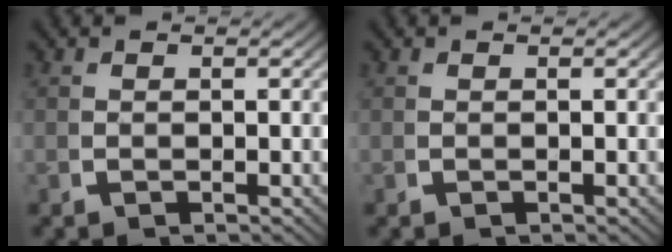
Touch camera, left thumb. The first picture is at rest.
{"total": 0.0}